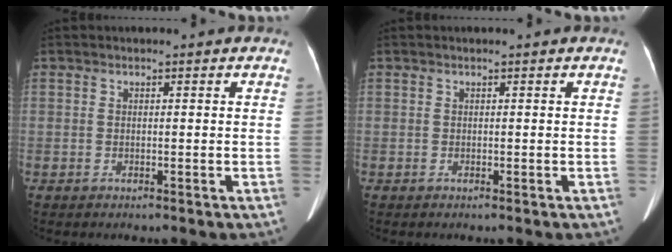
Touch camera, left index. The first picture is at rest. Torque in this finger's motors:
{"motor_torque": [0.03, 0.05, 0.00, 0.00]}